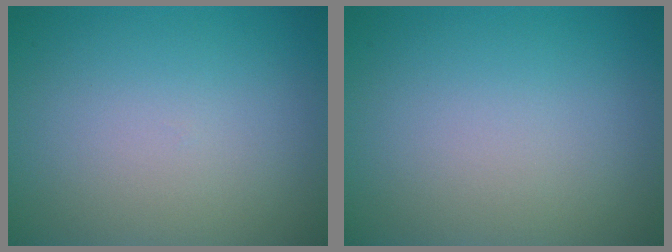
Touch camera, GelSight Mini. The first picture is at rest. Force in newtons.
{"total": 0.0}